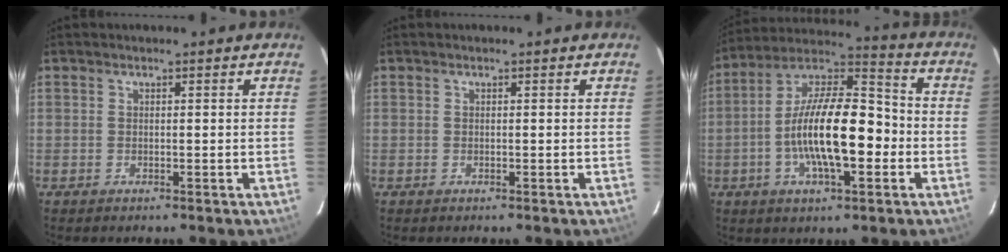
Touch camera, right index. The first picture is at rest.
{"total": 0.0}
{"total": 17.8, "force": [-3.7, 6.4, 16.2], "torque": [-0.292, 0.008, -0.073]}